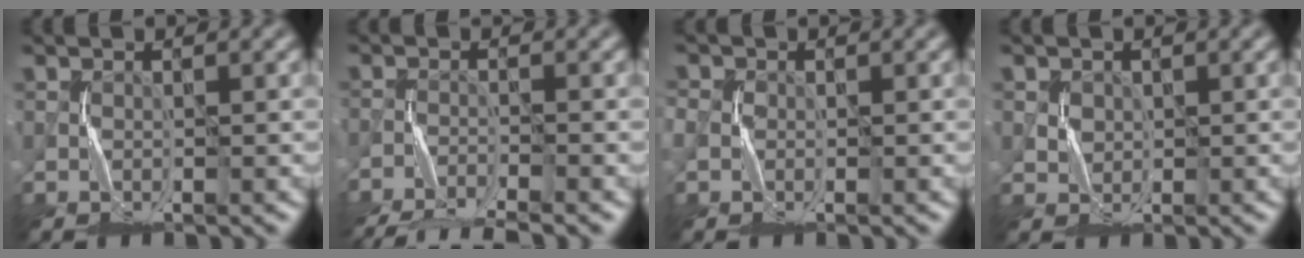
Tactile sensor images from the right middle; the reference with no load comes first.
{"total": 6.8, "force": [-6.3, 0.6, 2.3], "torque": [-0.041, -0.016, -0.109]}
{"total": 1.8, "force": [-0.3, 1.6, 0.7], "torque": [-0.021, 0.003, -0.009]}
{"total": 1.3, "force": [0.6, 1.1, 0.1], "torque": [-0.006, -0.006, 0.020]}